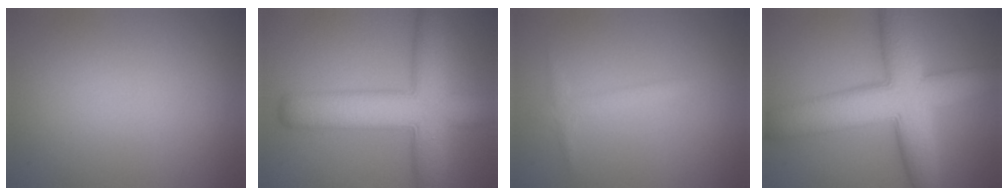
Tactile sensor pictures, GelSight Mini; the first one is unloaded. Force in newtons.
{"total": 9.0, "press": 8.9, "slide": 0.3}
{"total": 1.3, "press": 1.3, "slide": 0.0}
{"total": 10.1, "press": 10.1, "slide": 0.5}